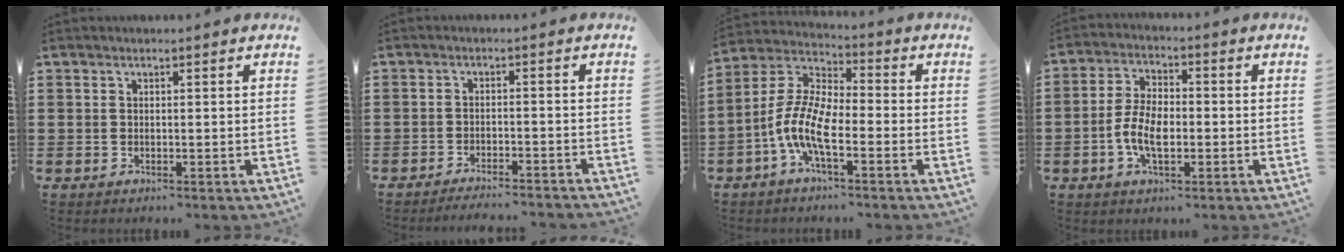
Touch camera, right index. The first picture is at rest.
{"total": 2.8, "force": [-2.7, -0.2, 0.4], "torque": [-0.010, 0.000, -0.057]}
{"total": 9.0, "force": [-3.8, 3.1, 7.5], "torque": [-0.197, -0.017, -0.082]}
{"total": 6.6, "force": [-1.7, 3.3, 5.4], "torque": [-0.128, -0.001, -0.039]}